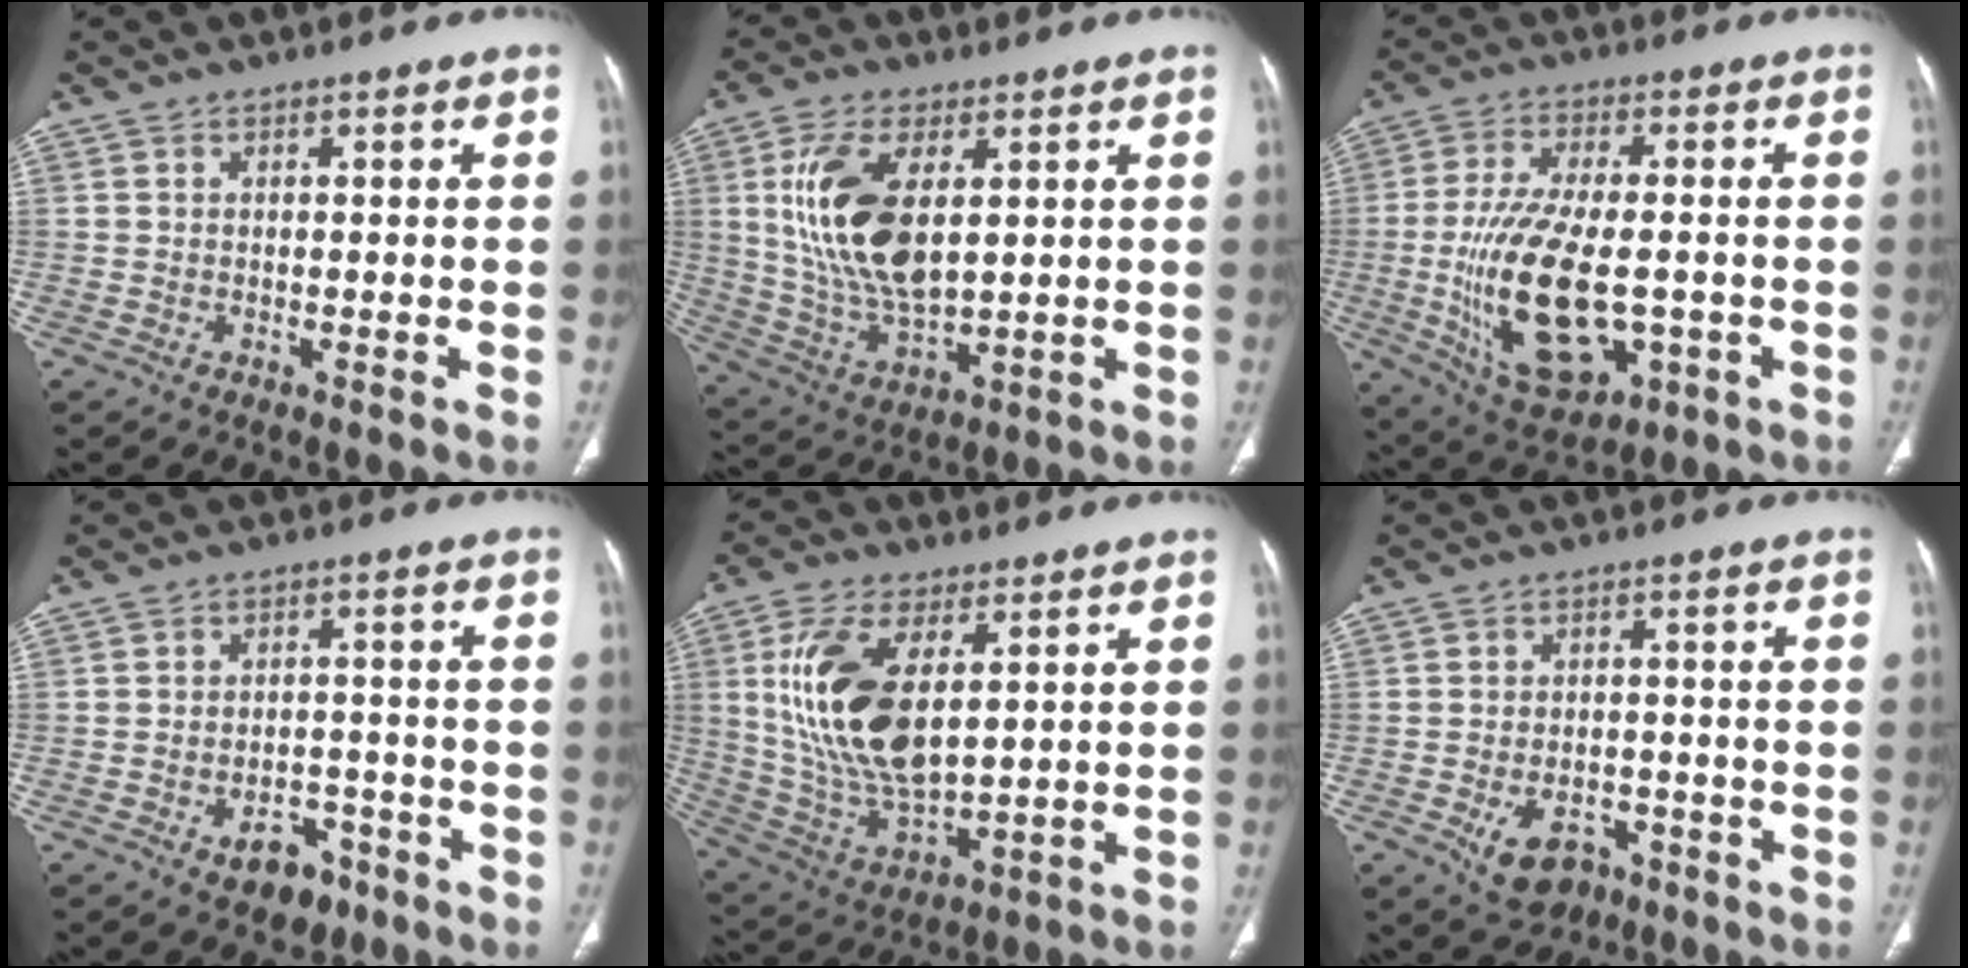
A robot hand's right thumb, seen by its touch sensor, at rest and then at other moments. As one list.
[{"total": 16.5, "force": [3.8, 8.1, 13.9], "torque": [-0.276, -0.018, 0.082]}, {"total": 18.9, "force": [-3.1, 9.4, 16.0], "torque": [-0.296, -0.005, -0.033]}, {"total": 6.3, "force": [-3.5, 4.2, 3.2], "torque": [-0.023, 0.030, -0.045]}, {"total": 18.4, "force": [4.3, 8.9, 15.5], "torque": [-0.306, -0.021, 0.094]}, {"total": 7.3, "force": [-3.5, 5.0, 4.0], "torque": [-0.055, 0.020, -0.045]}]